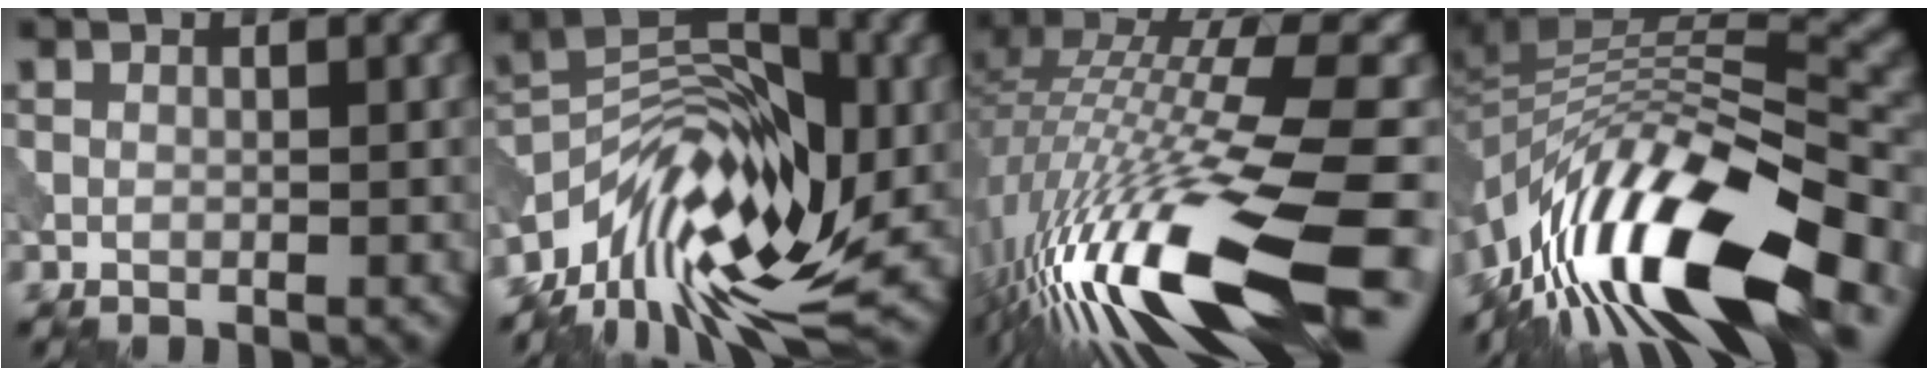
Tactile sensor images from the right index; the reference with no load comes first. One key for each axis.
{"total": 12.5, "fx": -6.3, "fy": 6.1, "fz": 9.0, "tx": -0.145, "ty": 0.019, "tz": -0.123}
{"total": 16.5, "fx": -6.5, "fy": 4.6, "fz": 14.5, "tx": -0.294, "ty": 0.008, "tz": -0.115}
{"total": 14.1, "fx": -7.4, "fy": 5.4, "fz": 10.7, "tx": -0.203, "ty": 0.025, "tz": -0.132}